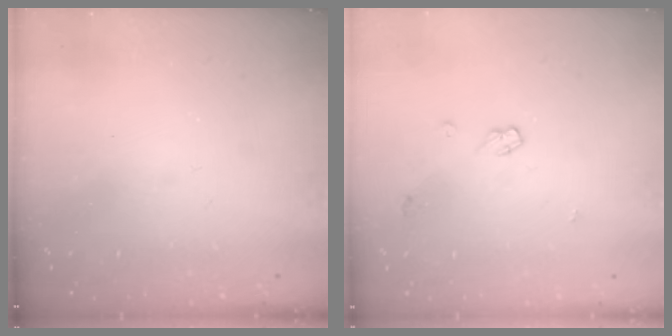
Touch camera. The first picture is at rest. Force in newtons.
{"total": 4.8, "press": 4.8, "slide": 0.6}